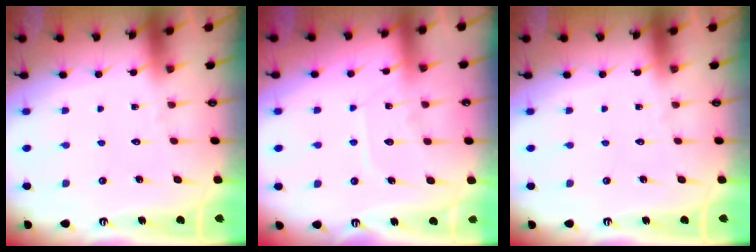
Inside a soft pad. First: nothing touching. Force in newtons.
{"total": 7.6, "press": 7.5, "slide": 0.8}
{"total": 0.0}